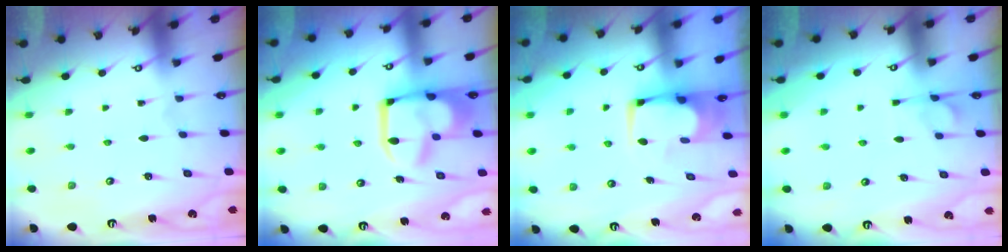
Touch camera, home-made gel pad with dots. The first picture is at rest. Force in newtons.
{"total": 12.1, "press": 12.0, "slide": 1.4}
{"total": 3.0, "press": 3.0, "slide": 0.2}
{"total": 5.0, "press": 4.8, "slide": 1.4}